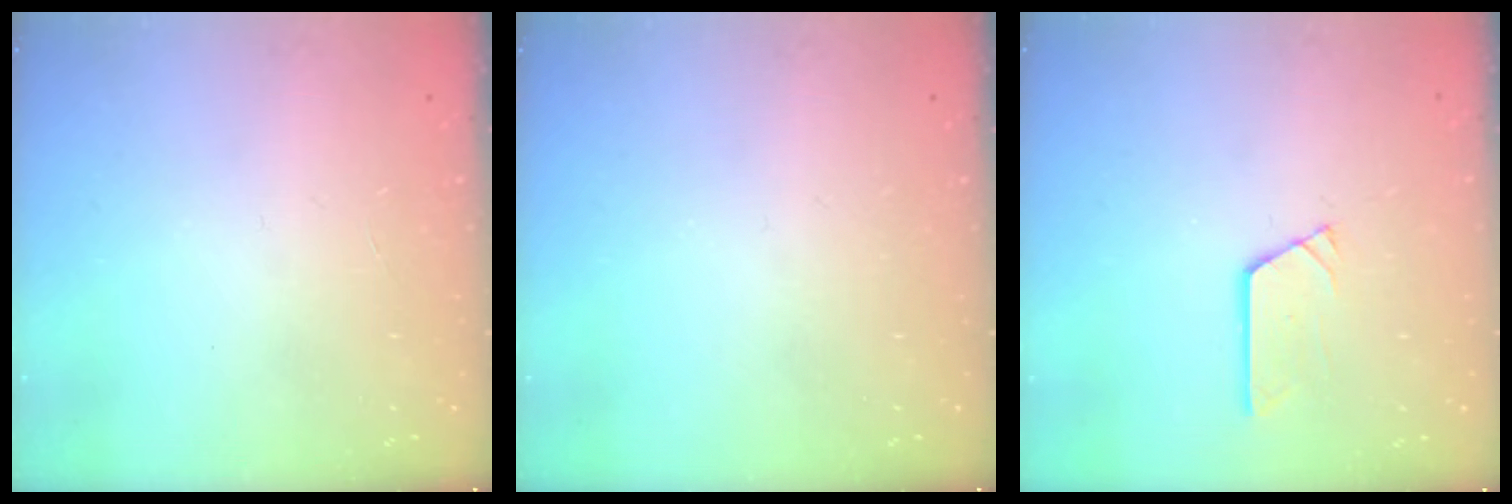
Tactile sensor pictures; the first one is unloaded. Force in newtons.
{"total": 0.0}
{"total": 2.9, "press": 2.9, "slide": 0.3}